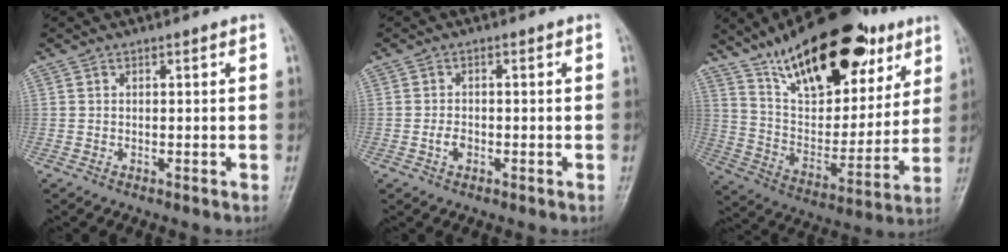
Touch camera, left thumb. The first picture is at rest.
{"total": 2.2, "force": [-0.7, 1.5, 1.4], "torque": [-0.024, 0.006, -0.015]}
{"total": 28.1, "force": [16.8, 12.8, 18.5], "torque": [-0.248, -0.042, 0.274]}